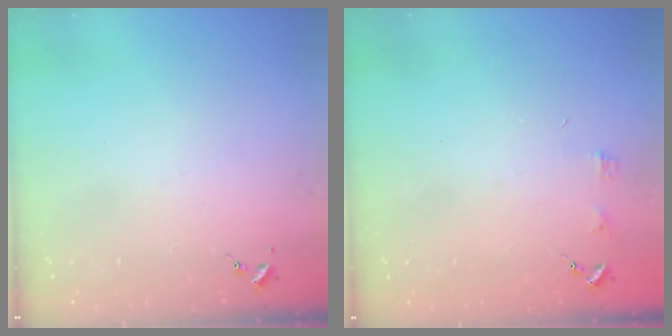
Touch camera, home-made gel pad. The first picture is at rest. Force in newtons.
{"total": 3.9, "press": 3.8, "slide": 0.5}